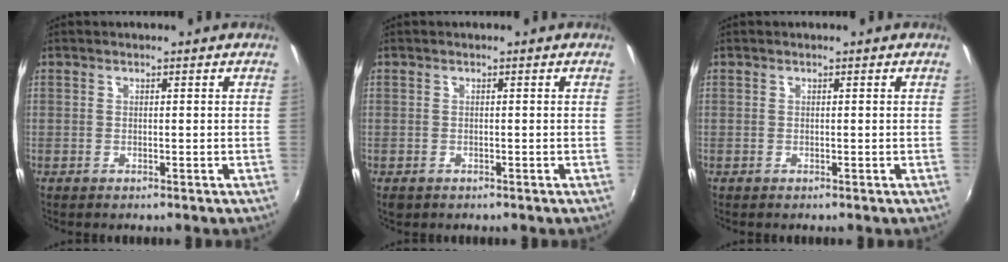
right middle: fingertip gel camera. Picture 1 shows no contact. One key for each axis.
{"total": 1.3, "fx": -0.8, "fy": 0.9, "fz": 0.5, "tx": -0.013, "ty": -0.005, "tz": -0.012}
{"total": 0.0}